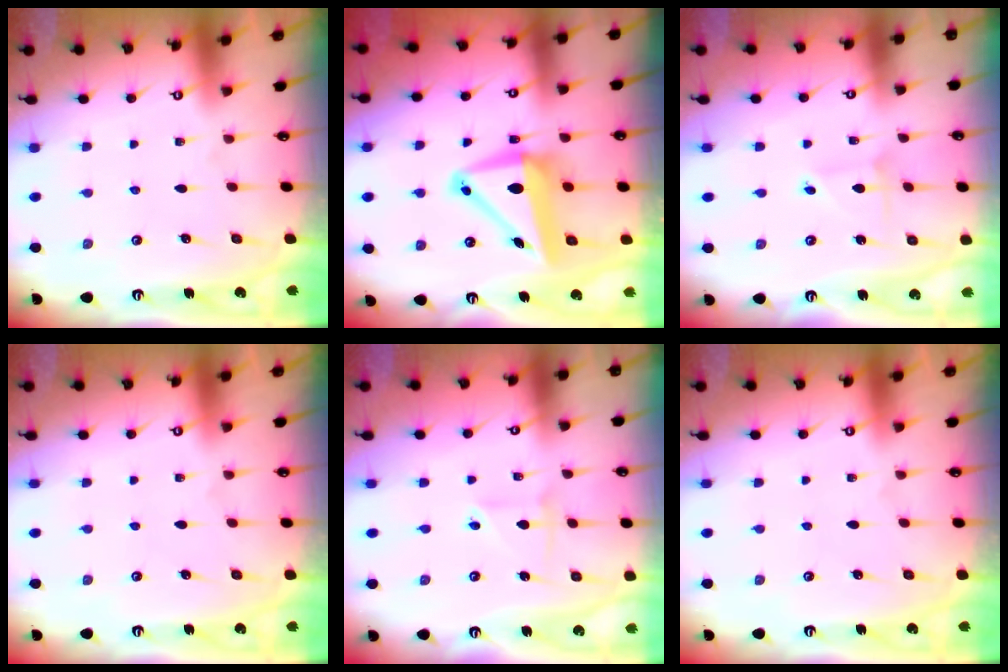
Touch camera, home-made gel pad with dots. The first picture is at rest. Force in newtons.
{"total": 9.6, "press": 9.3, "slide": 2.1}
{"total": 2.2, "press": 2.2, "slide": 0.1}
{"total": 0.0}
{"total": 2.6, "press": 2.6, "slide": 0.5}
{"total": 0.0}